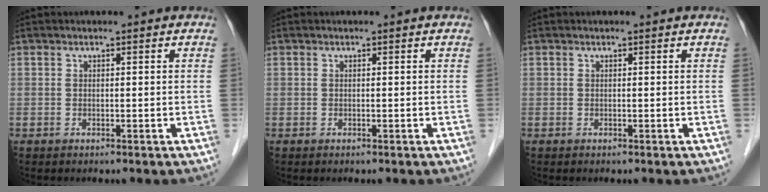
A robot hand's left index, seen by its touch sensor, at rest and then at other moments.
{"total": 0.0}
{"total": 0.0}